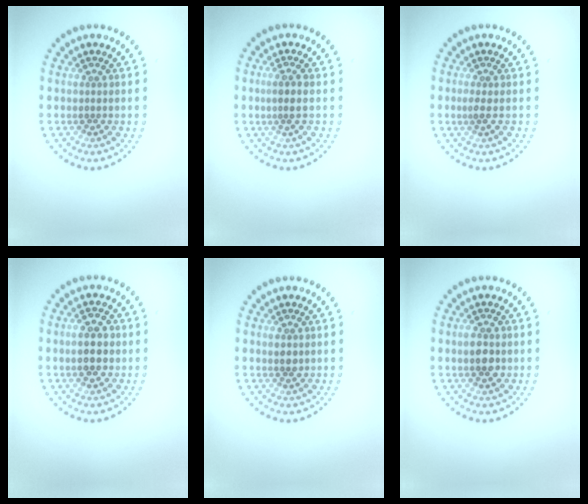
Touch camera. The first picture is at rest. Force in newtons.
{"total": 1.6, "press": 1.4, "slide": 0.8}
{"total": 1.0, "press": 0.8, "slide": 0.6}
{"total": 4.0, "press": 4.0, "slide": 0.2}
{"total": 1.1, "press": 1.1, "slide": 0.4}
{"total": 2.5, "press": 2.5, "slide": 0.1}